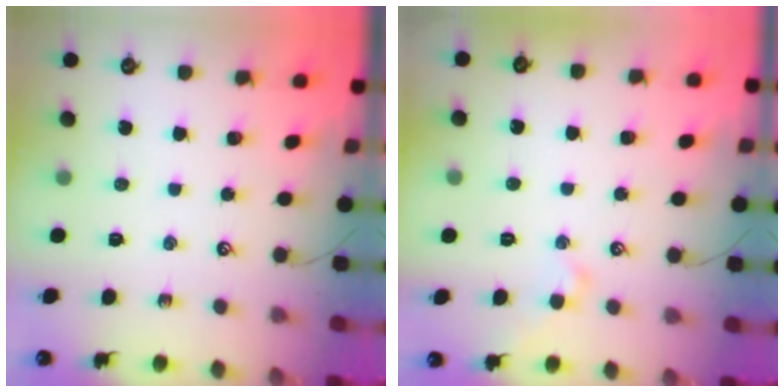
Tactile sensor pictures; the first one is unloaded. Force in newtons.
{"total": 1.4, "press": 1.4, "slide": 0.1}